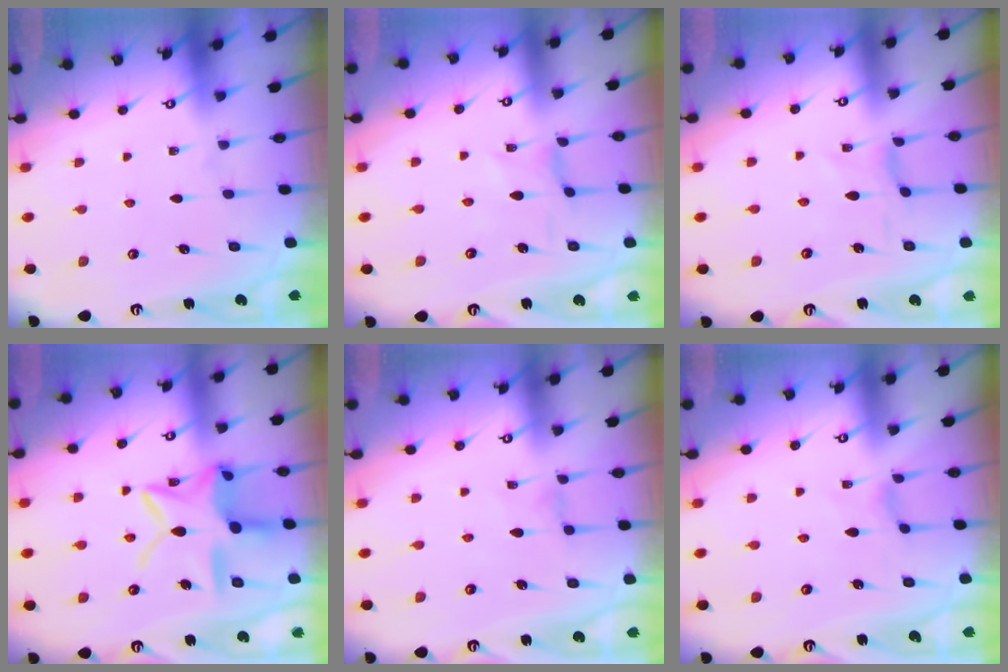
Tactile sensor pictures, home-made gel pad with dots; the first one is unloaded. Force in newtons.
{"total": 0.6, "press": 0.6, "slide": 0.1}
{"total": 0.7, "press": 0.6, "slide": 0.3}
{"total": 14.9, "press": 14.9, "slide": 1.1}
{"total": 0.0}
{"total": 0.7, "press": 0.6, "slide": 0.2}